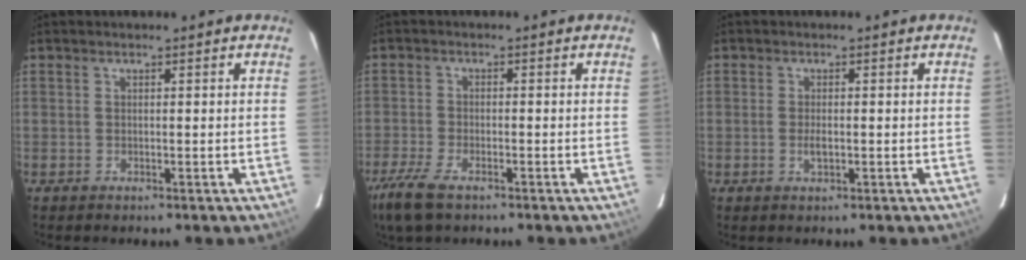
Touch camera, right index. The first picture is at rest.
{"total": 7.9, "force": [-5.5, 2.7, 4.9], "torque": [-0.133, -0.023, -0.108]}
{"total": 2.0, "force": [-0.5, 0.9, 1.7], "torque": [-0.034, -0.002, -0.009]}